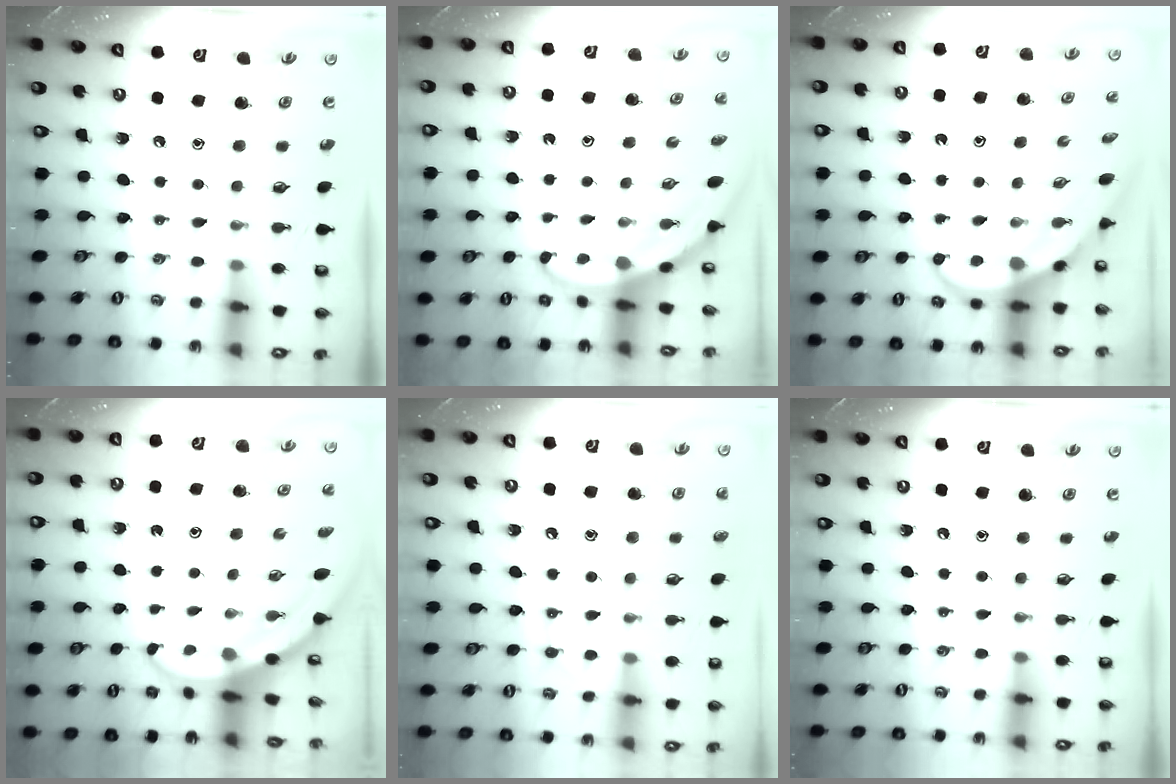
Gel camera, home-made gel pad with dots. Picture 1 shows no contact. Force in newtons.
{"total": 3.4, "press": 3.4, "slide": 0.2}
{"total": 3.7, "press": 3.7, "slide": 0.8}
{"total": 3.4, "press": 3.4, "slide": 0.1}
{"total": 8.0, "press": 7.9, "slide": 0.6}
{"total": 0.0}